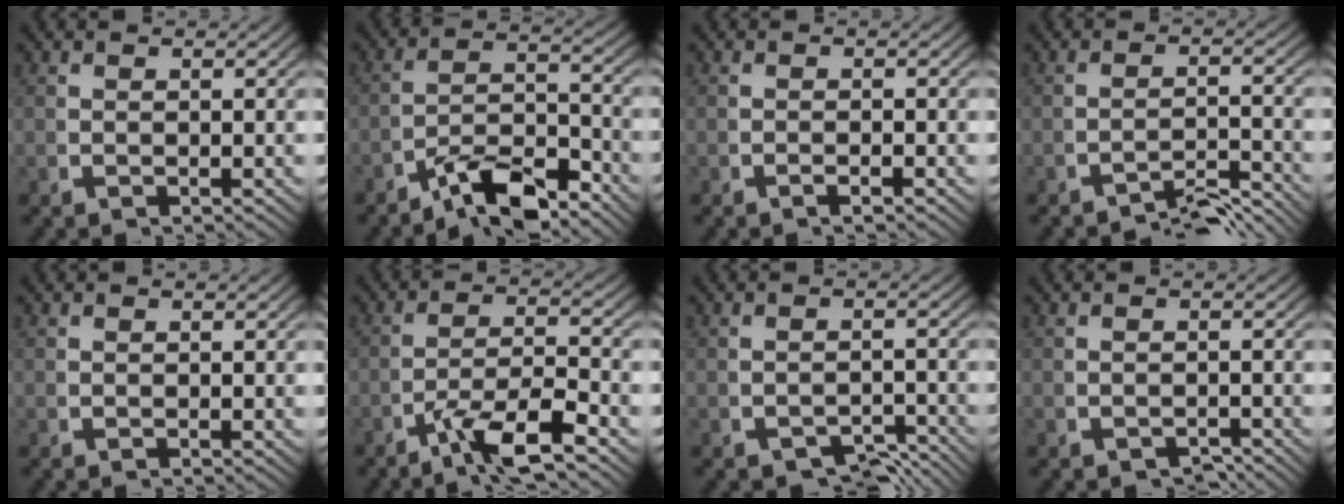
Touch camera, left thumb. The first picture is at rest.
{"total": 7.7, "force": [-4.7, 3.4, 5.2], "torque": [-0.081, -0.025, -0.071]}
{"total": 0.7, "force": [-0.6, 0.1, 0.4], "torque": [-0.008, 0.001, -0.015]}
{"total": 4.7, "force": [-4.1, 1.0, 2.0], "torque": [-0.023, -0.012, -0.065]}
{"total": 0.0}
{"total": 5.1, "force": [-2.4, 1.7, 4.1], "torque": [-0.083, -0.017, -0.034]}
{"total": 4.3, "force": [-3.6, 1.6, 1.6], "torque": [-0.008, -0.012, -0.052]}
{"total": 1.4, "force": [-1.3, 0.4, 0.2], "torque": [-0.001, -0.007, -0.018]}